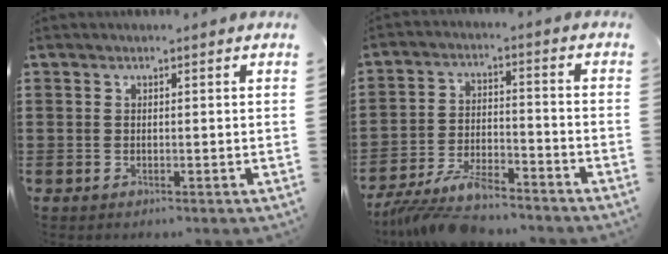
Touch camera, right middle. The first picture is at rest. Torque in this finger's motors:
{"motor_torque": [0.46, 0.03, 0.56, 0.10]}